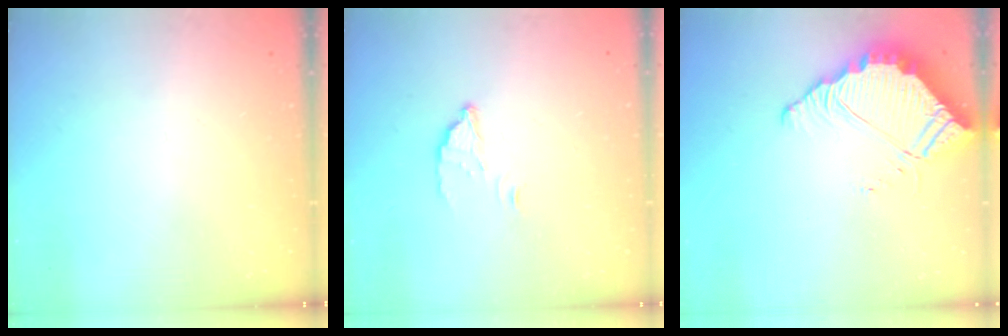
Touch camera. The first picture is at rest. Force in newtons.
{"total": 2.7, "press": 2.7, "slide": 0.3}
{"total": 8.9, "press": 8.9, "slide": 0.6}